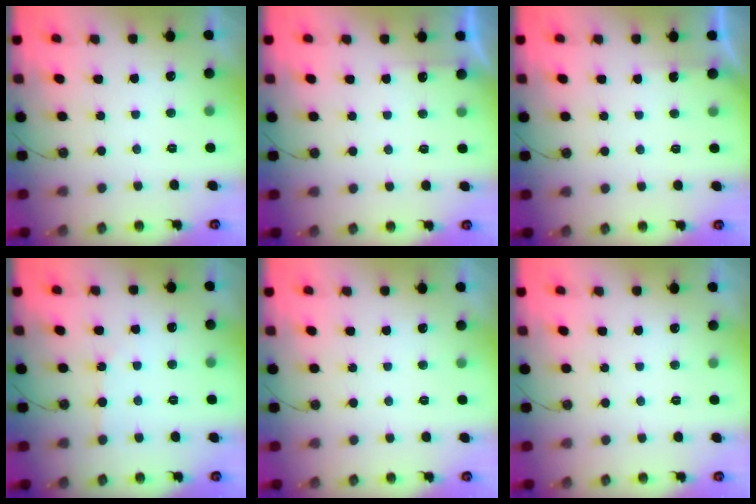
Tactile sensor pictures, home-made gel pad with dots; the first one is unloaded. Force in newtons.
{"total": 2.6, "press": 2.6, "slide": 0.5}
{"total": 1.5, "press": 1.4, "slide": 0.3}
{"total": 1.9, "press": 1.8, "slide": 0.4}
{"total": 0.0}
{"total": 0.0}